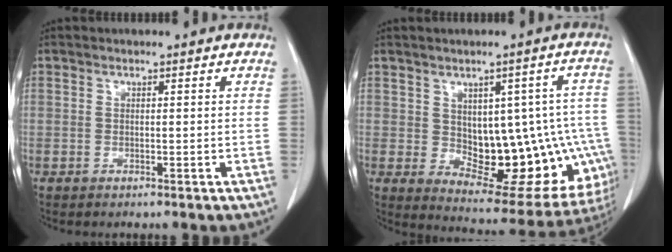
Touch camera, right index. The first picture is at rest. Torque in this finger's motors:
{"motor_torque": [0.47, -0.16, 0.25, 0.03]}